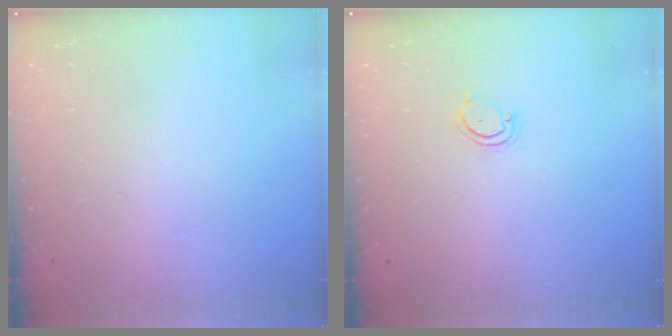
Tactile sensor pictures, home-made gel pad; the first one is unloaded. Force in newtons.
{"total": 3.8, "press": 3.8, "slide": 0.2}